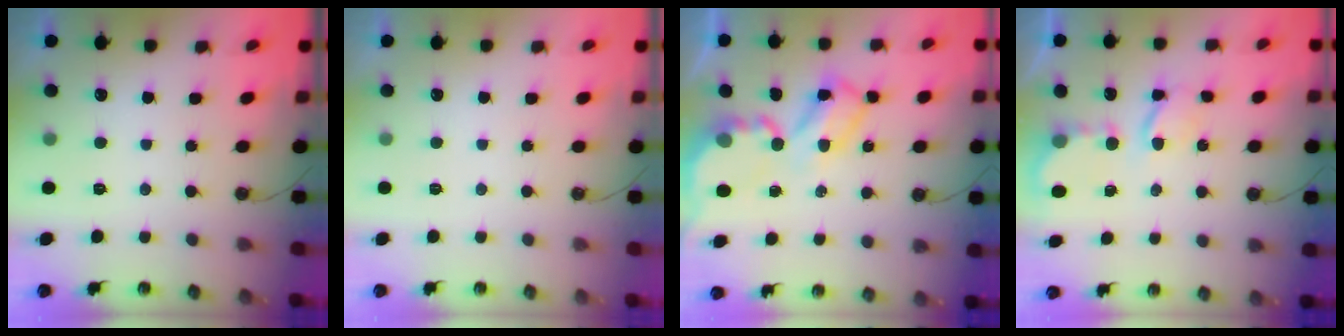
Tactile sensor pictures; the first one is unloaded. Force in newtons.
{"total": 0.0}
{"total": 8.9, "press": 8.9, "slide": 0.5}
{"total": 5.0, "press": 5.0, "slide": 0.1}